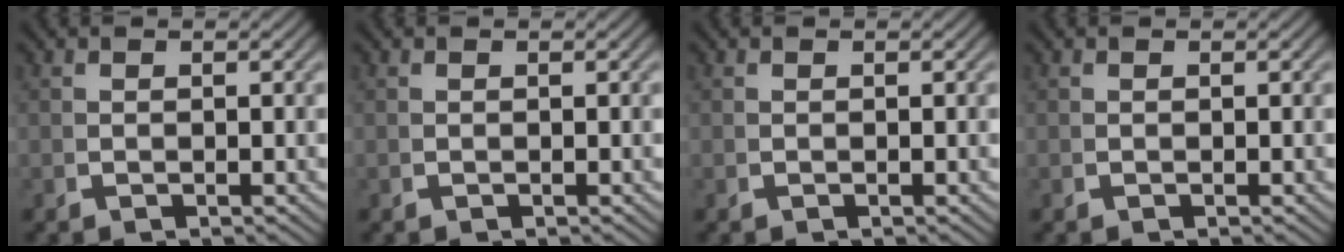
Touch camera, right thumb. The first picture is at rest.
{"total": 0.0}
{"total": 0.0}
{"total": 0.0}